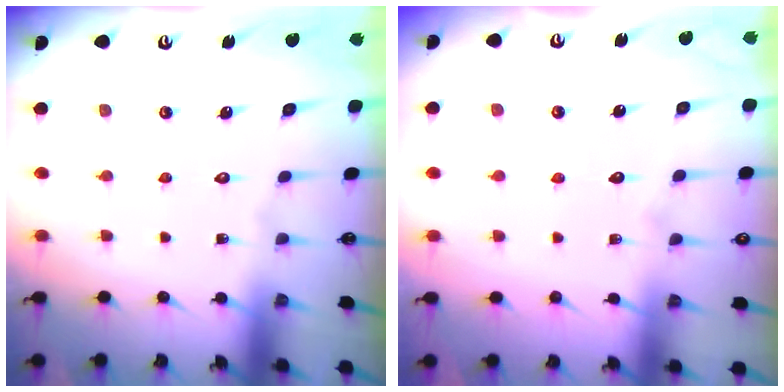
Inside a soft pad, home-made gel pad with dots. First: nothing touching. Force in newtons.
{"total": 3.0, "press": 3.0, "slide": 0.3}